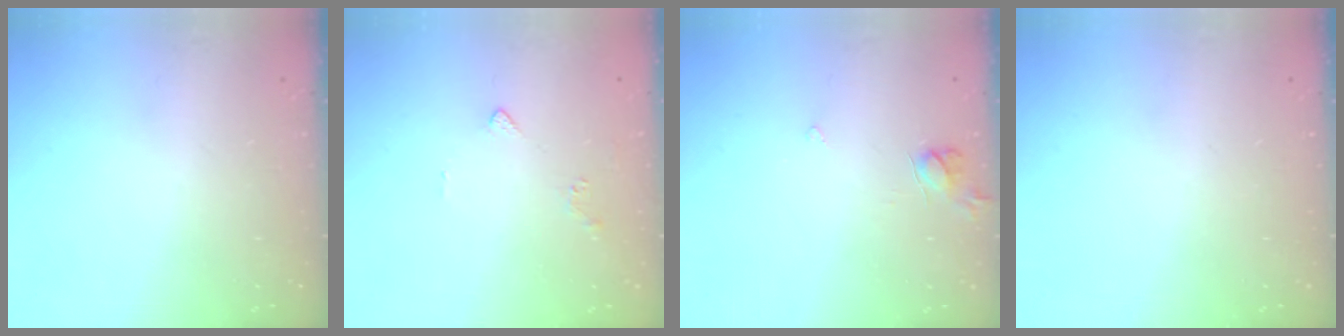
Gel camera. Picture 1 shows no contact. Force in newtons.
{"total": 1.8, "press": 1.7, "slide": 0.6}
{"total": 4.5, "press": 4.5, "slide": 0.4}
{"total": 0.0}